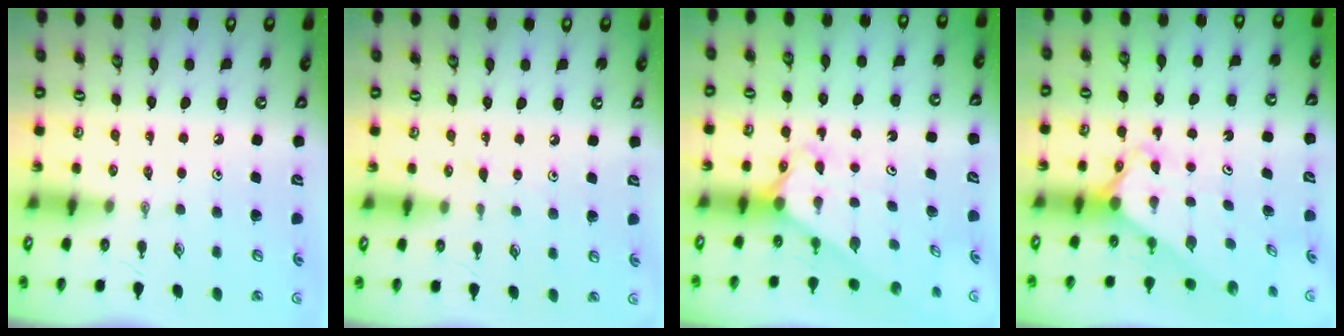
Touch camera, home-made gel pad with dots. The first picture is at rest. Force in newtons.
{"total": 3.7, "press": 3.7, "slide": 0.4}
{"total": 2.2, "press": 2.2, "slide": 0.2}
{"total": 2.3, "press": 2.3, "slide": 0.2}